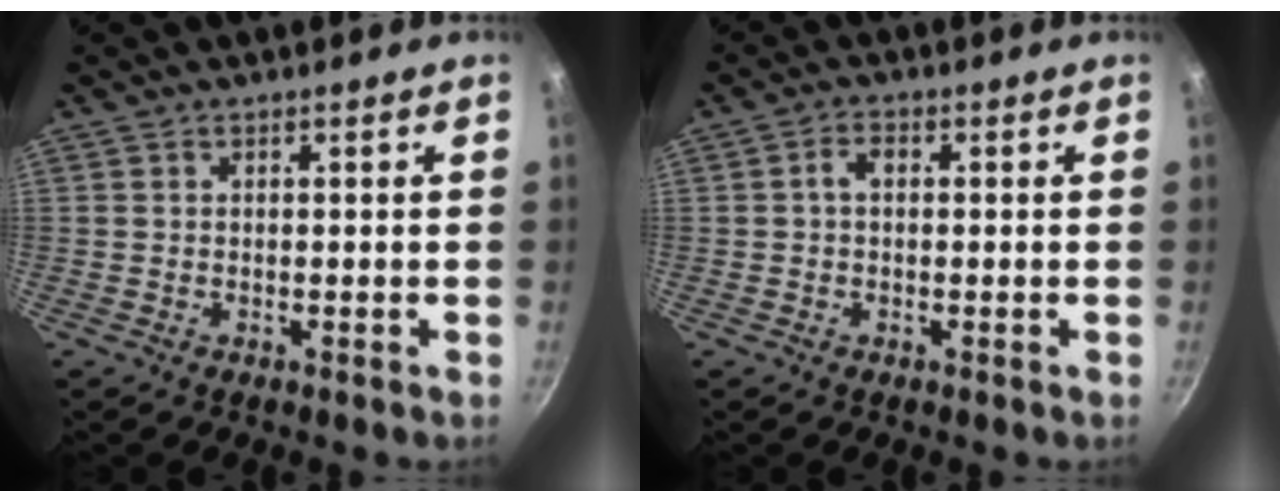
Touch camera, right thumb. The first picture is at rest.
{"total": 2.4, "force": [0.1, 1.6, 1.8], "torque": [-0.029, 0.008, -0.001]}